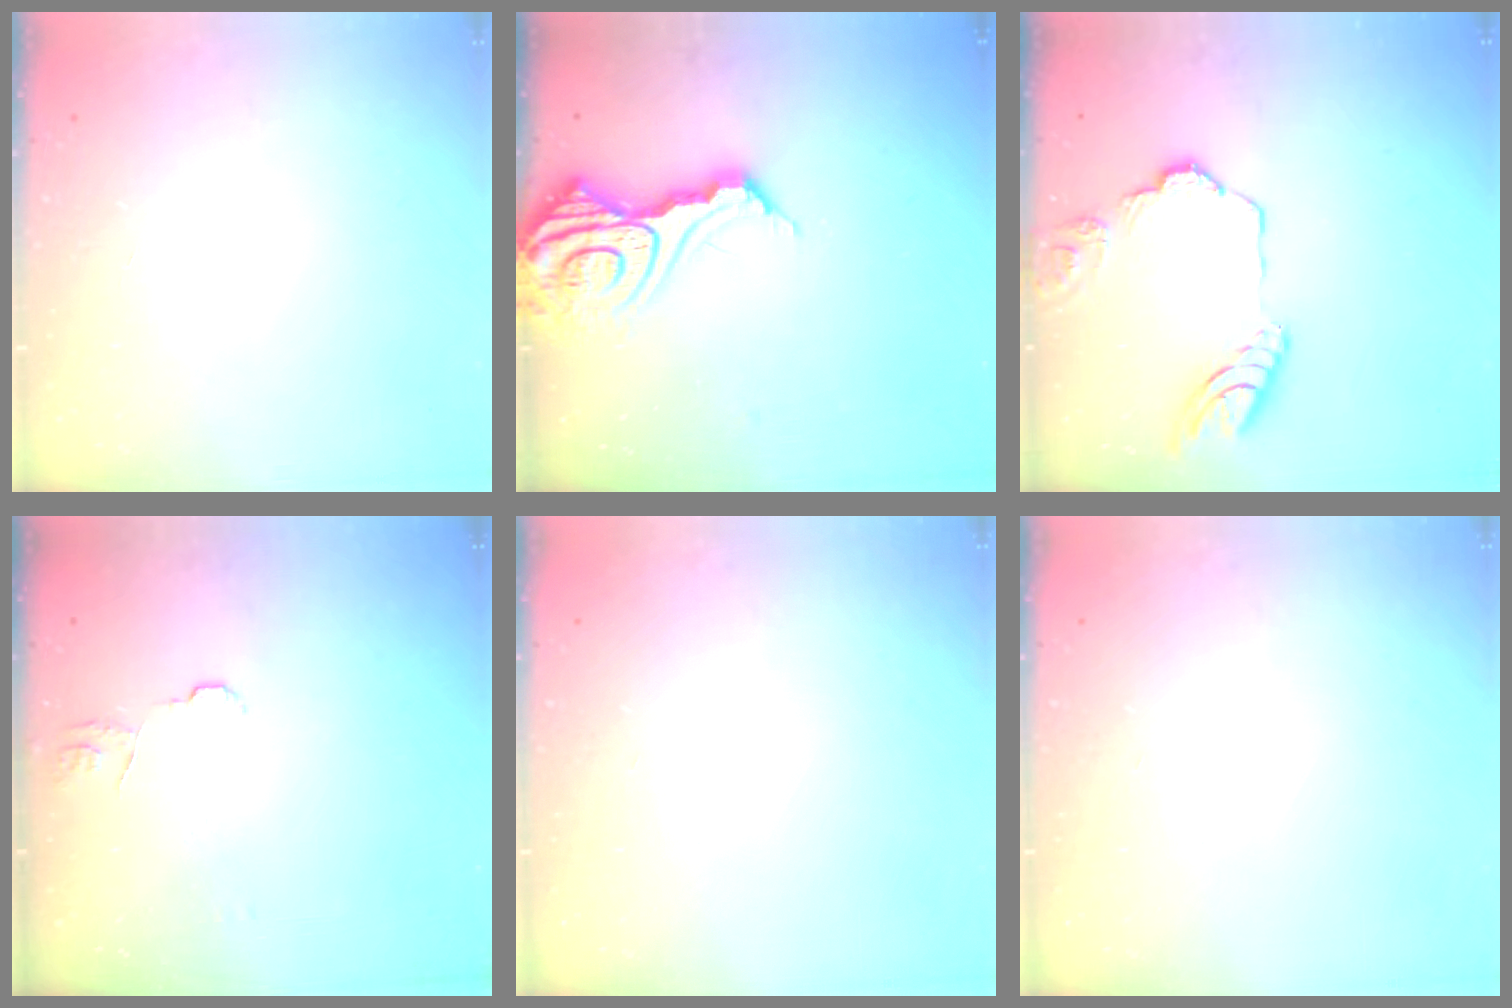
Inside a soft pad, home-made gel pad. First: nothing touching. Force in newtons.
{"total": 17.2, "press": 17.1, "slide": 2.0}
{"total": 13.8, "press": 13.7, "slide": 1.9}
{"total": 7.0, "press": 6.9, "slide": 0.5}
{"total": 0.0}
{"total": 0.0}